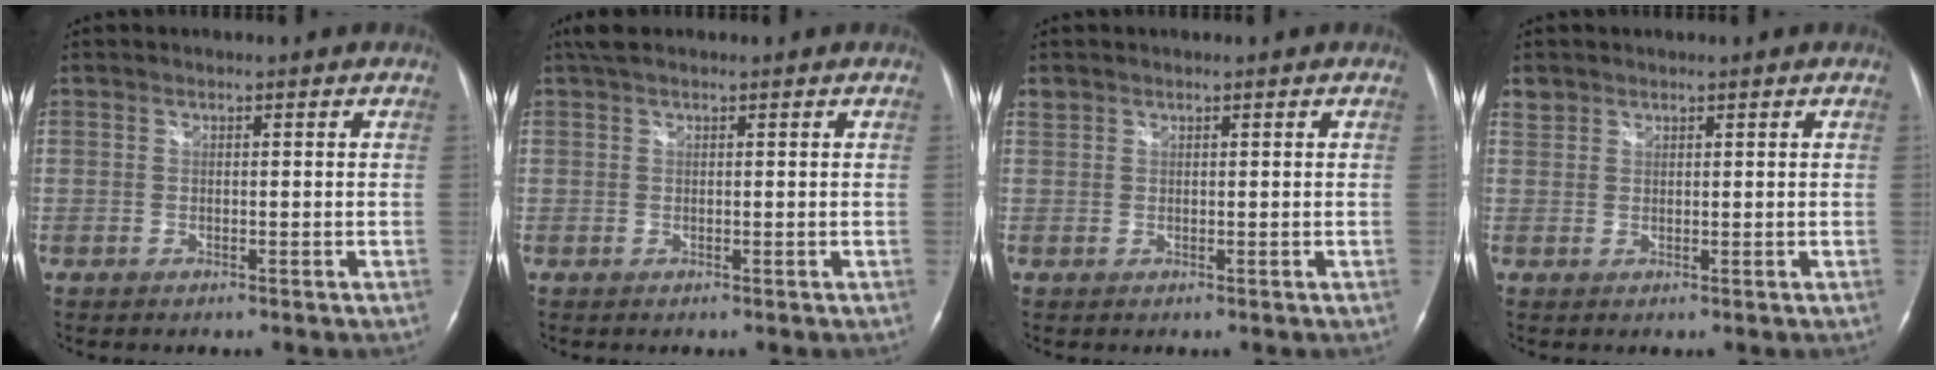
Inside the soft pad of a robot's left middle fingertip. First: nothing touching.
{"total": 2.6, "force": [2.0, 0.8, 1.5], "torque": [-0.033, 0.022, 0.038]}
{"total": 0.9, "force": [0.8, 0.4, 0.0], "torque": [-0.002, 0.008, 0.016]}
{"total": 1.6, "force": [1.3, 1.0, -0.1], "torque": [0.005, 0.008, 0.023]}